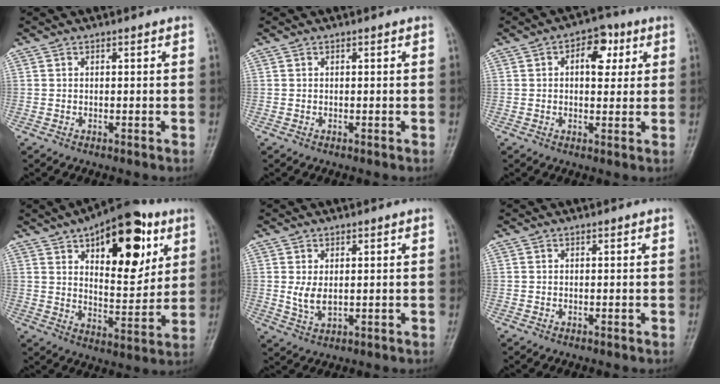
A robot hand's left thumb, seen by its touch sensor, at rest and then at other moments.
{"total": 0.0}
{"total": 7.3, "force": [2.2, 4.6, 5.3], "torque": [-0.044, 0.003, 0.025]}
{"total": 20.3, "force": [9.1, 9.8, 15.2], "torque": [-0.163, -0.034, 0.138]}
{"total": 3.9, "force": [0.5, 2.1, 3.2], "torque": [-0.062, -0.006, 0.016]}
{"total": 0.0}